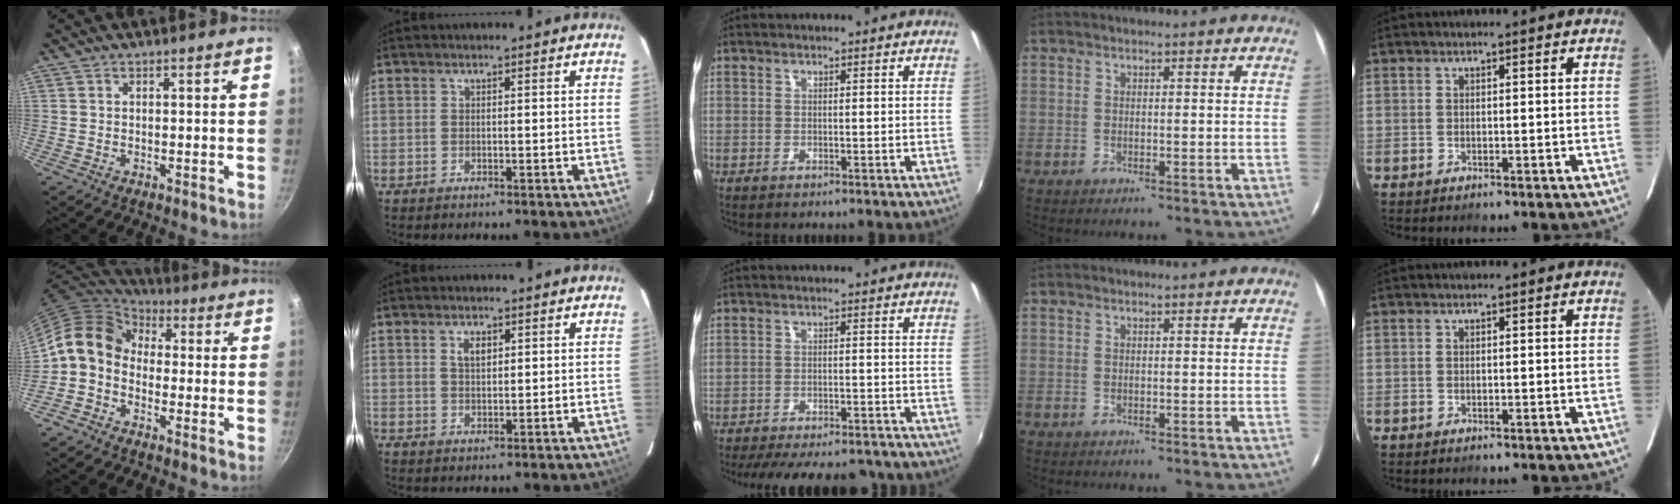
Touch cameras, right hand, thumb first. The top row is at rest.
{"thumb": {"total": 10.4, "force": [-1.1, 8.0, 6.5], "torque": [-0.102, 0.044, -0.046]}, "index": {"total": 2.6, "force": [1.1, 1.5, 1.9], "torque": [-0.031, 0.004, 0.019]}, "middle": {"total": 17.9, "force": [-15.2, 5.4, 7.7], "torque": [-0.161, -0.011, -0.199]}}